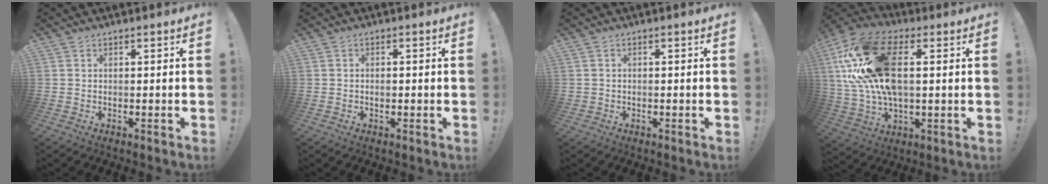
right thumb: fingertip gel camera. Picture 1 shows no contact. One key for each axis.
{"total": 1.0, "fx": -0.1, "fy": 0.9, "fz": 0.5, "tx": -0.002, "ty": 0.001, "tz": -0.004}
{"total": 0.8, "fx": -0.1, "fy": 0.8, "fz": 0.1, "tx": -0.001, "ty": 0.004, "tz": -0.002}
{"total": 23.1, "fx": 4.8, "fy": 13.2, "fz": 18.3, "tx": -0.342, "ty": -0.005, "tz": 0.086}